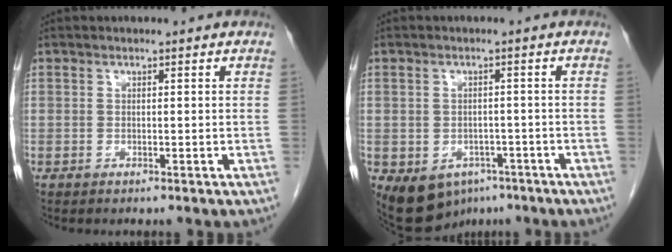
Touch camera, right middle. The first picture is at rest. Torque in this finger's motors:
{"motor_torque": [-0.03, 0.04, 0.01, 0.02]}